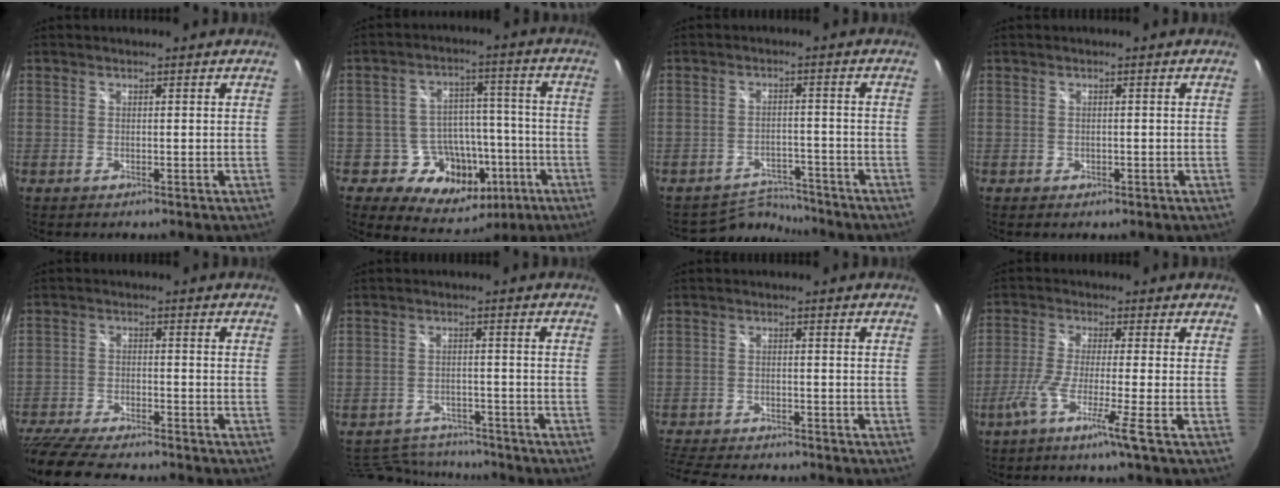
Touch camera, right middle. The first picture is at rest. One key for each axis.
{"total": 14.2, "fx": -6.2, "fy": 11.1, "fz": 6.2, "tx": -0.117, "ty": 0.029, "tz": -0.071}
{"total": 5.8, "fx": -5.6, "fy": 1.0, "fz": -1.0, "tx": 0.005, "ty": 0.009, "tz": -0.091}
{"total": 1.1, "fx": -0.6, "fy": 0.9, "fz": 0.3, "tx": -0.006, "ty": -0.004, "tz": -0.008}
{"total": 16.3, "fx": -14.0, "fy": 3.5, "fz": 7.5, "tx": -0.168, "ty": -0.040, "tz": -0.232}
{"total": 11.3, "fx": -10.3, "fy": 4.0, "fz": 2.5, "tx": -0.067, "ty": 0.014, "tz": -0.146}
{"total": 11.9, "fx": -10.5, "fy": 3.2, "fz": 4.4, "tx": -0.119, "ty": -0.015, "tz": -0.174}
{"total": 6.8, "fx": -3.9, "fy": -1.3, "fz": 5.4, "tx": -0.124, "ty": -0.012, "tz": -0.078}